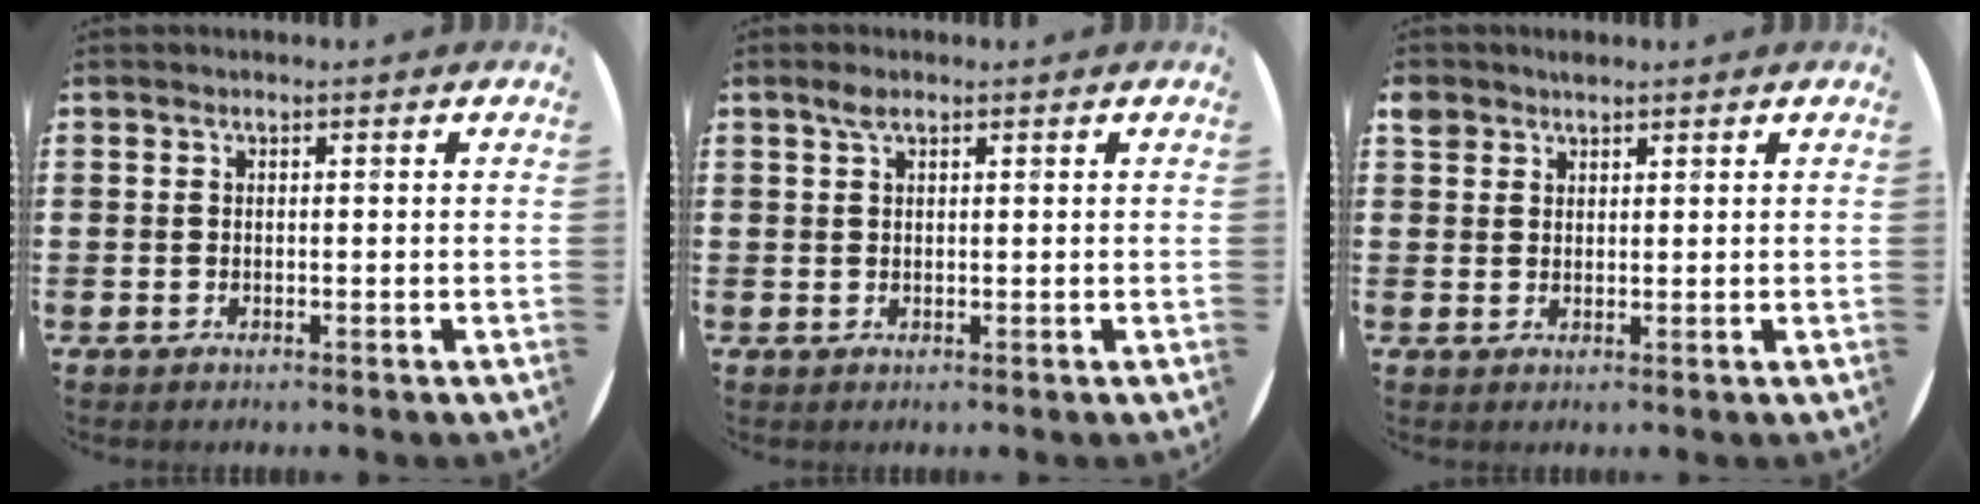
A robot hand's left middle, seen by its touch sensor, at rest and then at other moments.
{"total": 1.5, "force": [0.9, 0.6, 1.0], "torque": [-0.023, 0.004, 0.016]}
{"total": 2.0, "force": [1.7, 1.1, 0.1], "torque": [0.004, 0.000, 0.032]}